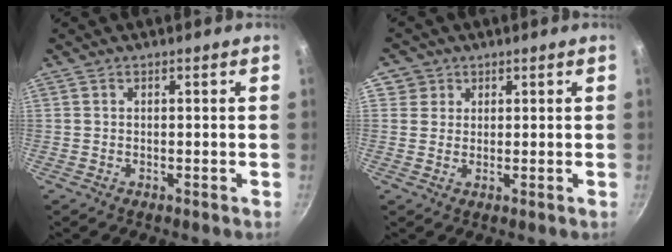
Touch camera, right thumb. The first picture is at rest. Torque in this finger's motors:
{"motor_torque": [-0.50, 0.20, -0.54, -0.32, -0.05]}